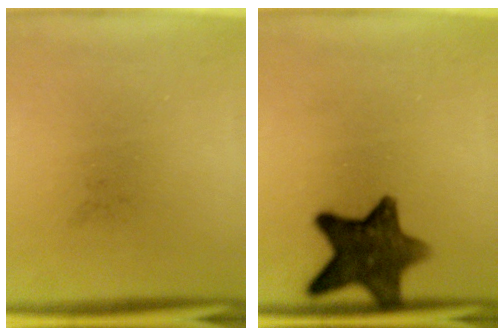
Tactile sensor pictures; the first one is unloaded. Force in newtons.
{"total": 11.2}